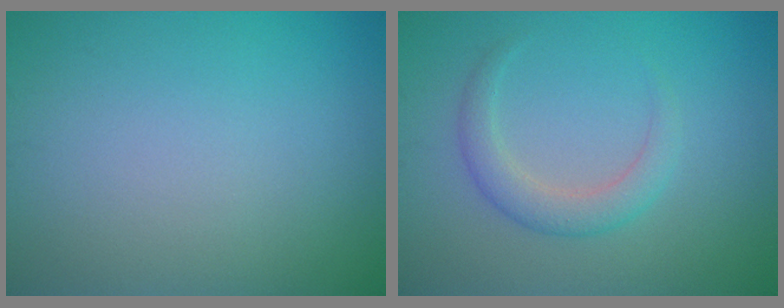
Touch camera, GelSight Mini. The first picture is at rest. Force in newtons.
{"total": 2.5, "press": 2.5, "slide": 0.2}